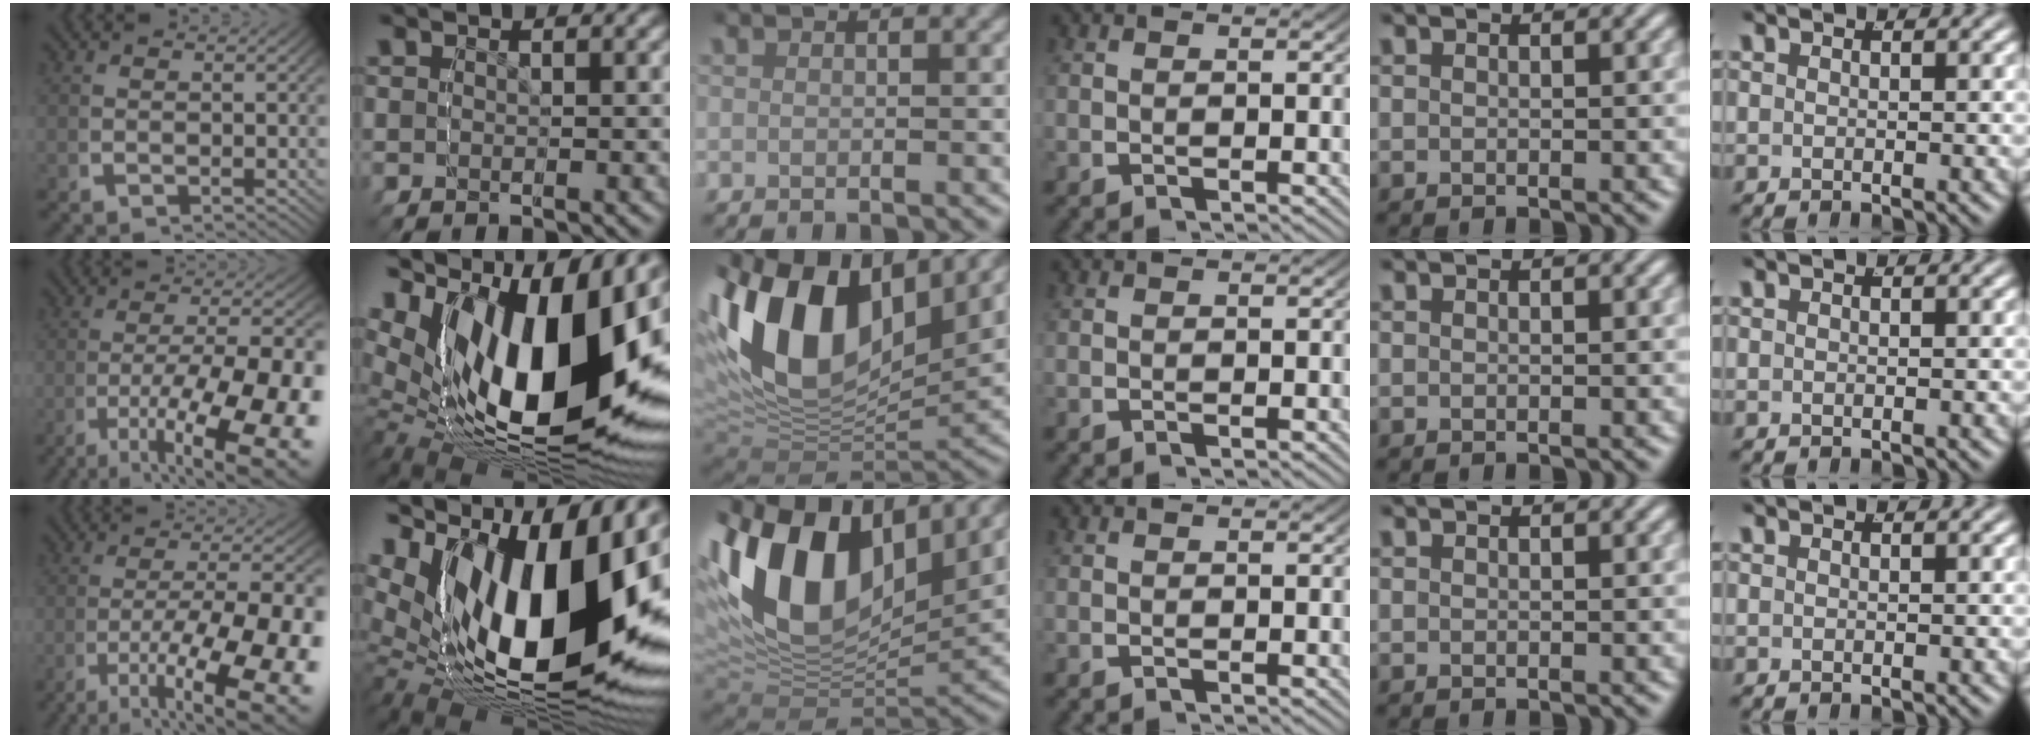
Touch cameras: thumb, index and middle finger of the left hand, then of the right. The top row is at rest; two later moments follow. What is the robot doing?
{"motion": "grasp_and_lifting", "object": "bottle"}